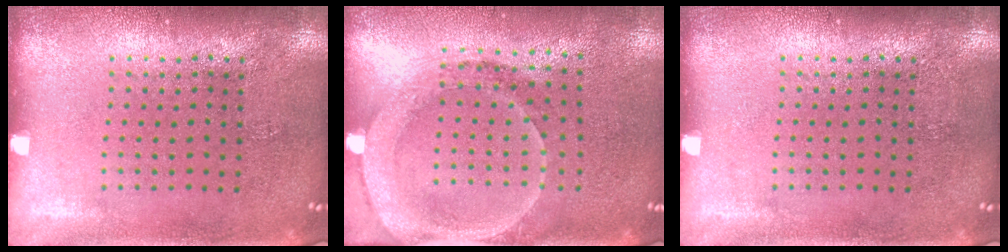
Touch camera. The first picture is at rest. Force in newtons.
{"total": 1.8, "press": 1.7, "slide": 0.7}
{"total": 0.0}